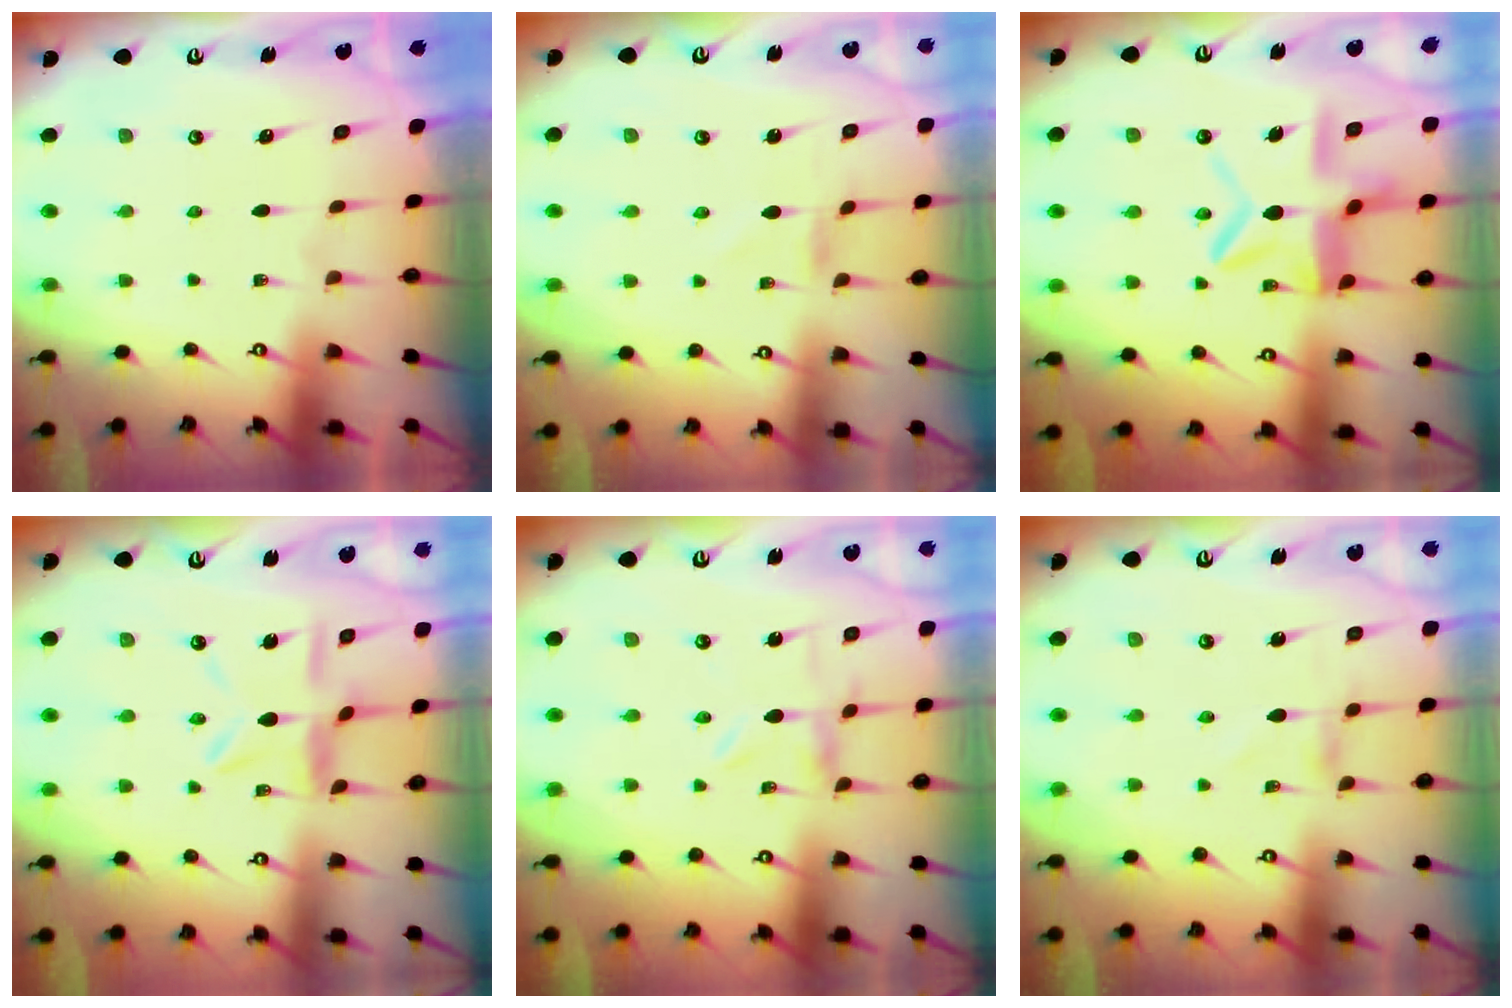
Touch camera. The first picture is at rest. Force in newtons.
{"total": 0.7, "press": 0.6, "slide": 0.3}
{"total": 11.6, "press": 11.6, "slide": 1.1}
{"total": 9.1, "press": 9.1, "slide": 0.9}
{"total": 0.0}
{"total": 0.0}